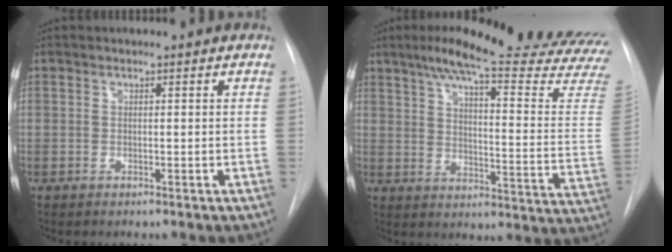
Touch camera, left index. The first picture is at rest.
{"total": 27.9, "force": [24.0, 1.0, 14.2], "torque": [-0.184, -0.098, 0.288]}